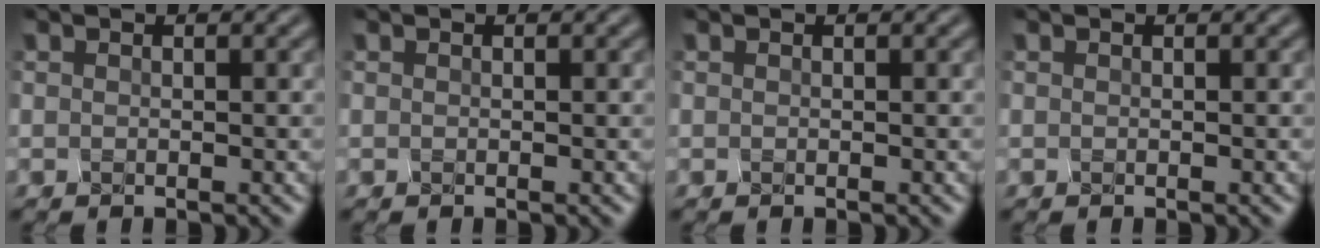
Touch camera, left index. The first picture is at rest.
{"total": 0.0}
{"total": 0.0}
{"total": 0.0}